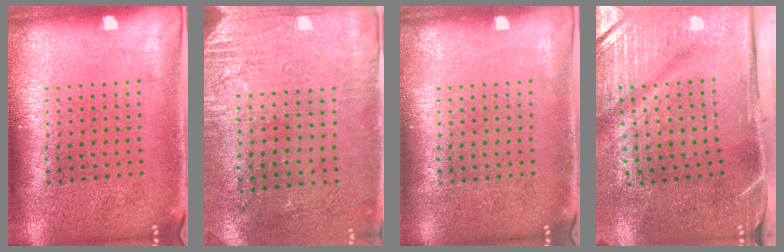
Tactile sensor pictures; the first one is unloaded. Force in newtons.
{"total": 2.8, "press": 2.4, "slide": 1.5}
{"total": 0.0}
{"total": 4.9, "press": 4.0, "slide": 2.8}